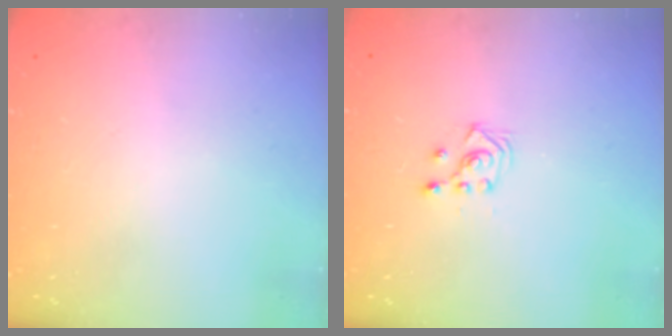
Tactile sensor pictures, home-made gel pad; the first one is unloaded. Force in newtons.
{"total": 3.0, "press": 2.8, "slide": 1.0}